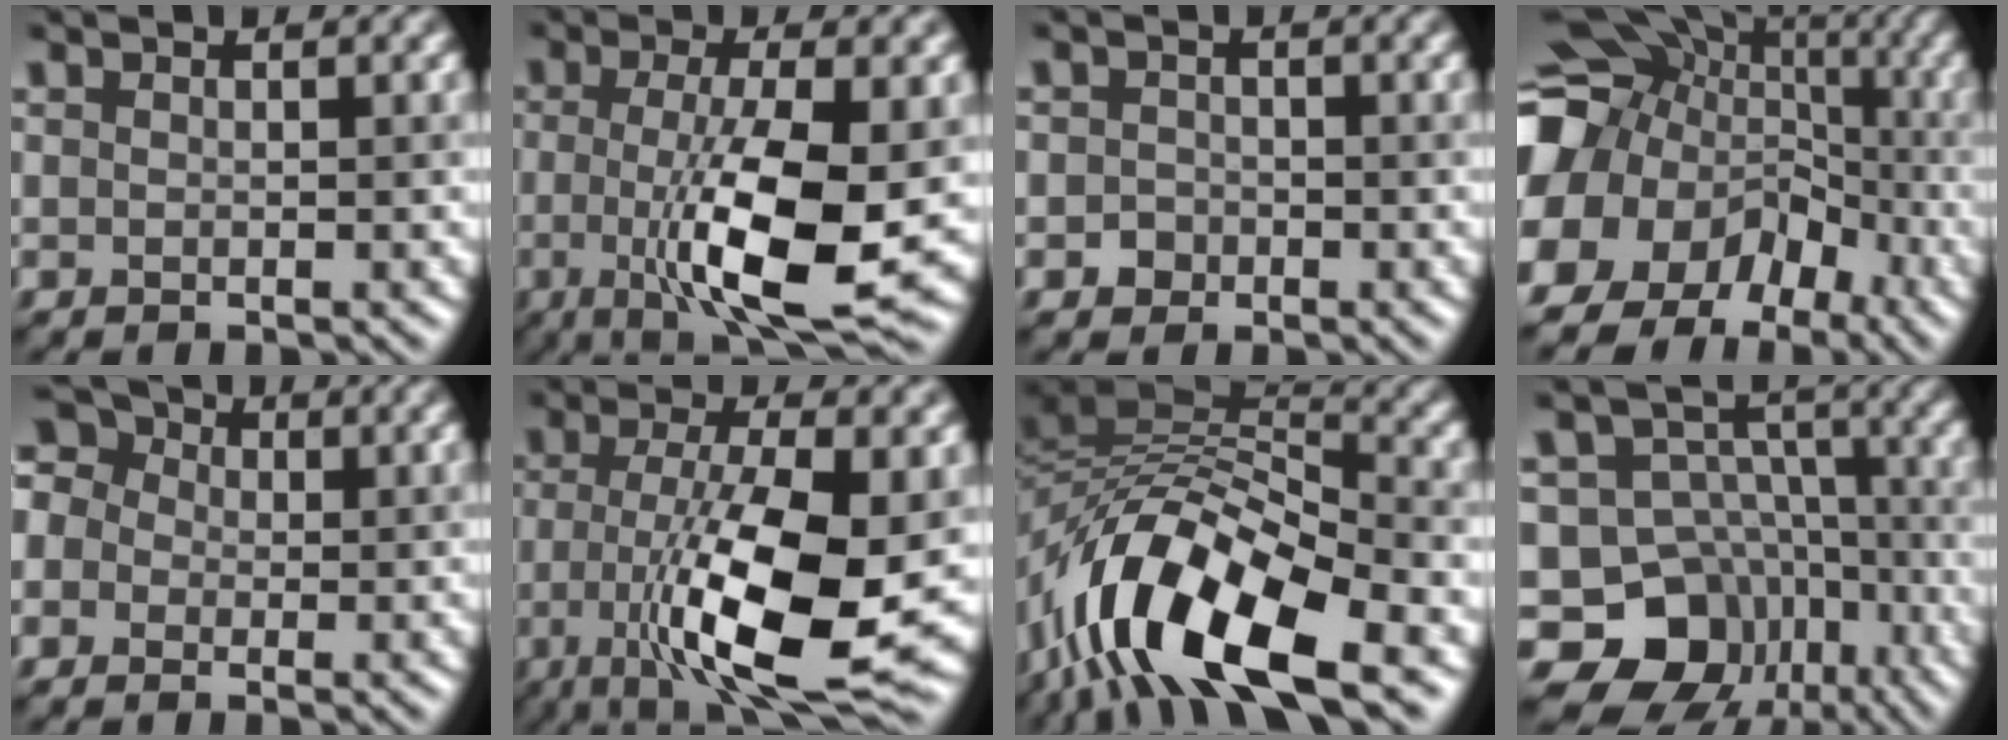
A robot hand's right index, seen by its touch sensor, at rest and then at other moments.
{"total": 9.4, "force": [-1.5, 2.4, 8.9], "torque": [-0.151, -0.012, -0.020]}
{"total": 1.3, "force": [-0.4, 1.2, 0.0], "torque": [0.013, 0.009, -0.008]}
{"total": 17.9, "force": [-5.6, 15.7, 6.7], "torque": [-0.142, -0.010, -0.110]}
{"total": 5.9, "force": [0.7, 5.1, 2.9], "torque": [-0.056, 0.040, -0.030]}
{"total": 11.9, "force": [-3.3, 3.8, 10.8], "torque": [-0.190, -0.011, -0.052]}
{"total": 13.6, "force": [-6.9, 5.5, 10.3], "torque": [-0.181, 0.013, -0.131]}
{"total": 11.4, "force": [-6.5, 8.8, 3.3], "torque": [-0.047, 0.023, -0.105]}